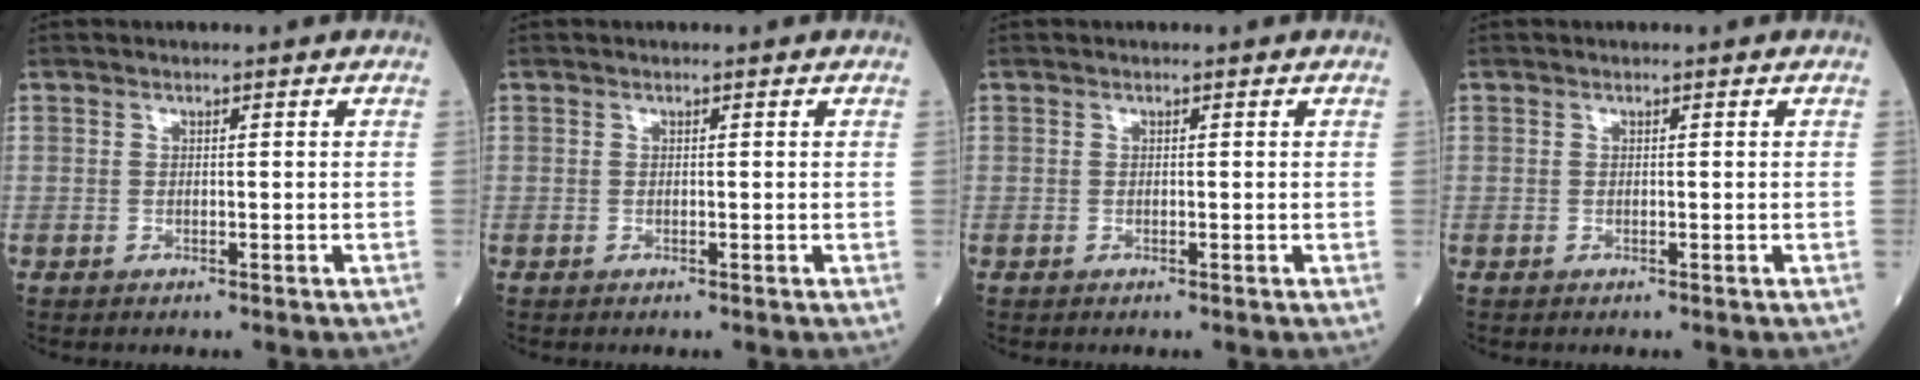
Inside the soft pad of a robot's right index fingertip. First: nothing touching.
{"total": 0.0}
{"total": 0.0}
{"total": 0.0}